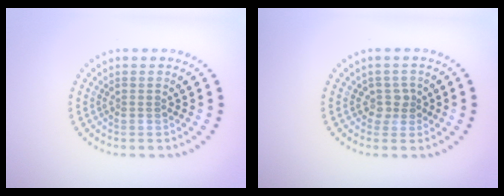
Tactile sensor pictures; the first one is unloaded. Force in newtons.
{"total": 1.5, "press": 1.2, "slide": 0.9}